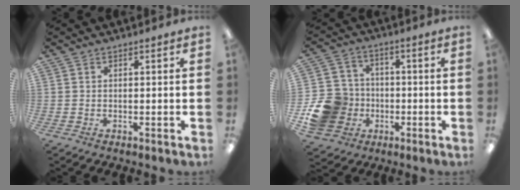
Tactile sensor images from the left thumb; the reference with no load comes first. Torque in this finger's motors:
{"motor_torque": [-0.04, 0.19, 0.04, -0.01, 0.01]}